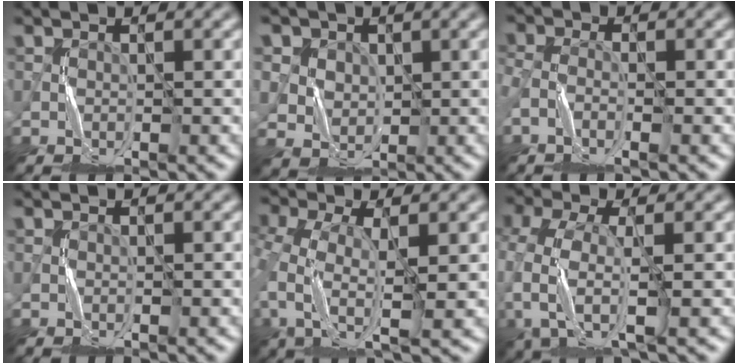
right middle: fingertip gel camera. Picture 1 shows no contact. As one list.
[{"total": 4.7, "force": [1.8, 3.9, 1.7], "torque": [-0.045, 0.009, 0.033]}, {"total": 2.5, "force": [-1.4, 1.0, 1.7], "torque": [-0.044, 0.001, -0.033]}, {"total": 0.0}, {"total": 6.3, "force": [-1.4, 3.2, 5.2], "torque": [-0.131, -0.001, -0.036]}, {"total": 6.0, "force": [-2.2, 2.7, 4.8], "torque": [-0.129, -0.010, -0.052]}]